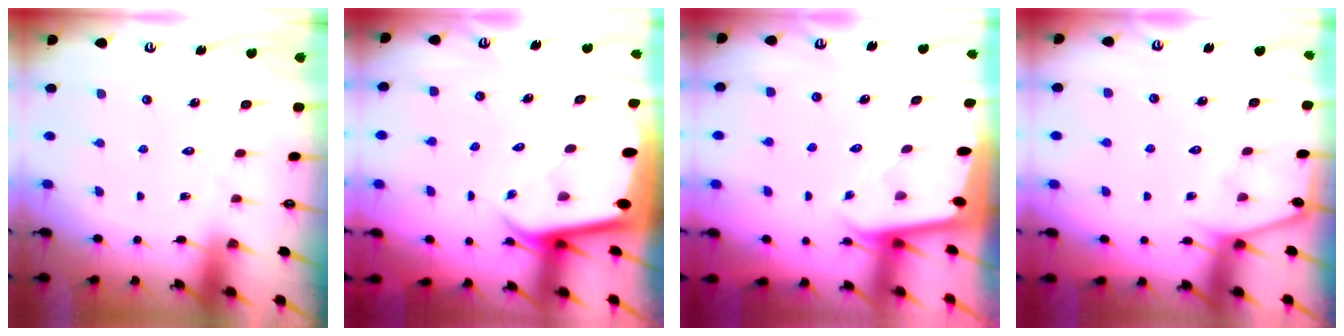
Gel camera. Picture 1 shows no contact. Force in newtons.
{"total": 4.6, "press": 4.6, "slide": 0.3}
{"total": 2.0, "press": 2.0, "slide": 0.1}
{"total": 2.9, "press": 2.9, "slide": 0.3}